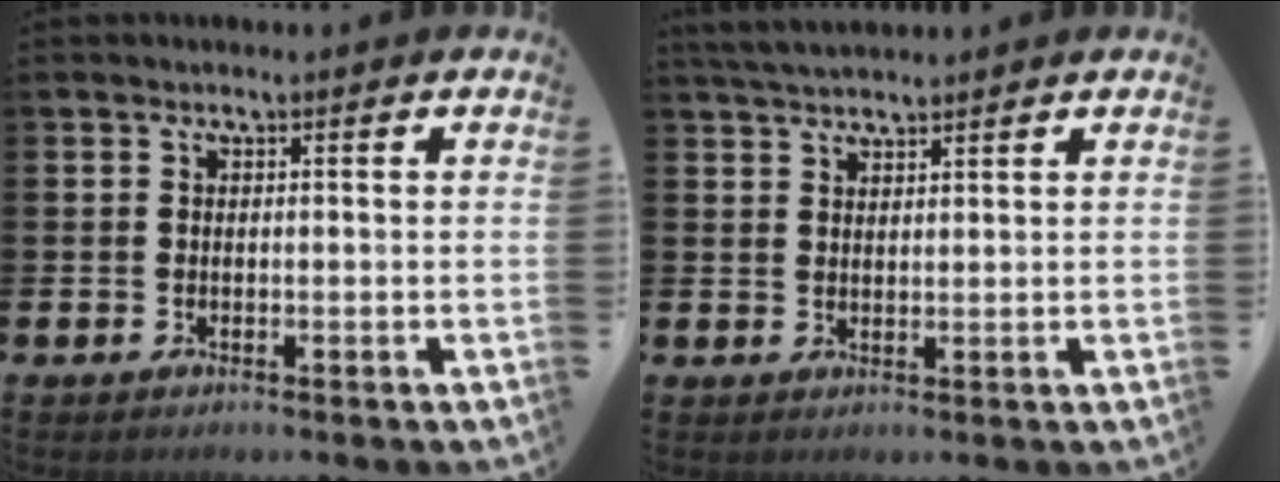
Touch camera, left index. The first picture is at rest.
{"total": 3.4, "force": [3.3, 0.6, 0.9], "torque": [-0.020, -0.009, 0.061]}